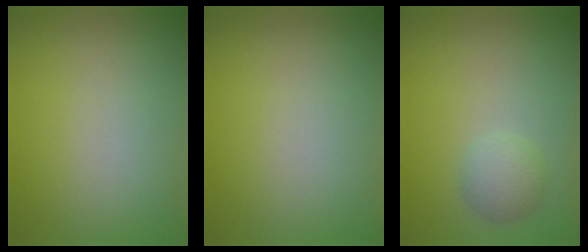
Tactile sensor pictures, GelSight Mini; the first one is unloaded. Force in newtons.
{"total": 0.0}
{"total": 2.2, "press": 2.2, "slide": 0.1}